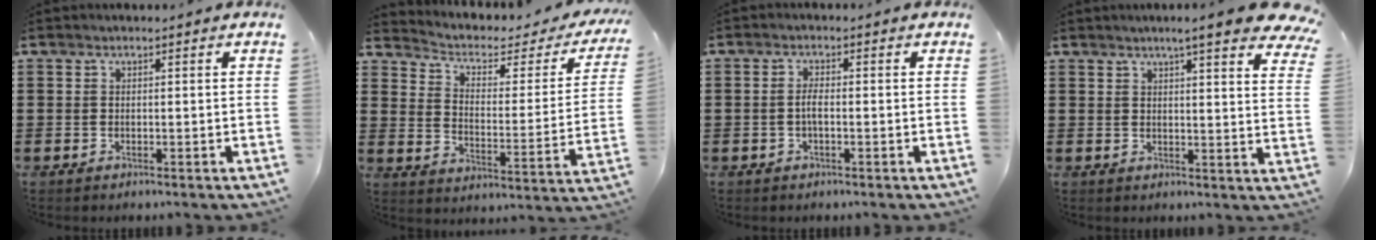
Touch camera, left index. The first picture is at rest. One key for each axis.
{"total": 3.0, "fx": 1.9, "fy": 1.4, "fz": 1.9, "tx": -0.051, "ty": -0.016, "tz": 0.023}
{"total": 2.1, "fx": -0.5, "fy": 0.7, "fz": 2.0, "tx": -0.045, "ty": 0.000, "tz": -0.012}
{"total": 6.7, "fx": 5.3, "fy": -0.1, "fz": 4.0, "tx": -0.069, "ty": -0.022, "tz": 0.087}